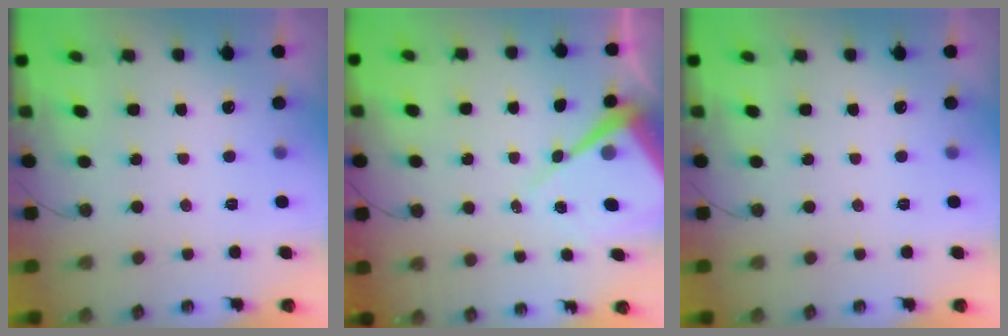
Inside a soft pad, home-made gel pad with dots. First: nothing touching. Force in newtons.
{"total": 9.6, "press": 9.6, "slide": 0.7}
{"total": 0.0}